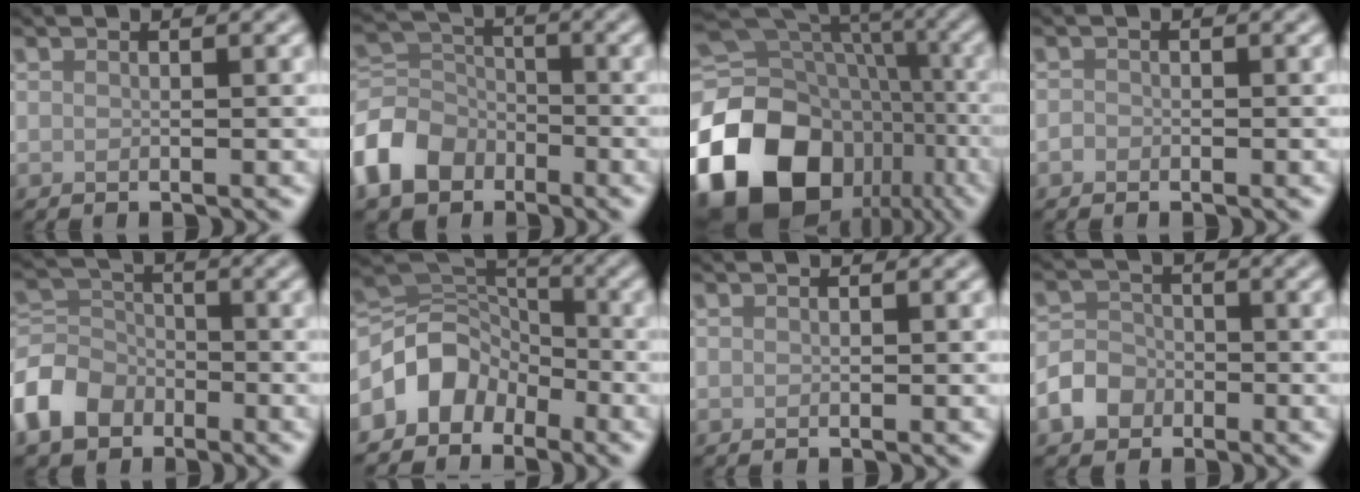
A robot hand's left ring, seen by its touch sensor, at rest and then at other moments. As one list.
[{"total": 6.6, "force": [-3.5, 4.8, 2.8], "torque": [-0.062, 0.006, -0.089]}, {"total": 20.2, "force": [-7.7, 15.0, 11.1], "torque": [-0.235, -0.008, -0.109]}, {"total": 0.7, "force": [-0.4, 0.6, 0.1], "torque": [0.001, -0.003, -0.009]}, {"total": 5.7, "force": [-3.1, 4.2, 2.3], "torque": [-0.051, 0.007, -0.080]}, {"total": 5.3, "force": [-3.0, 3.9, 2.0], "torque": [-0.026, 0.006, -0.065]}, {"total": 0.0}, {"total": 3.6, "force": [-2.0, 2.8, 1.1], "torque": [-0.013, -0.002, -0.040]}]